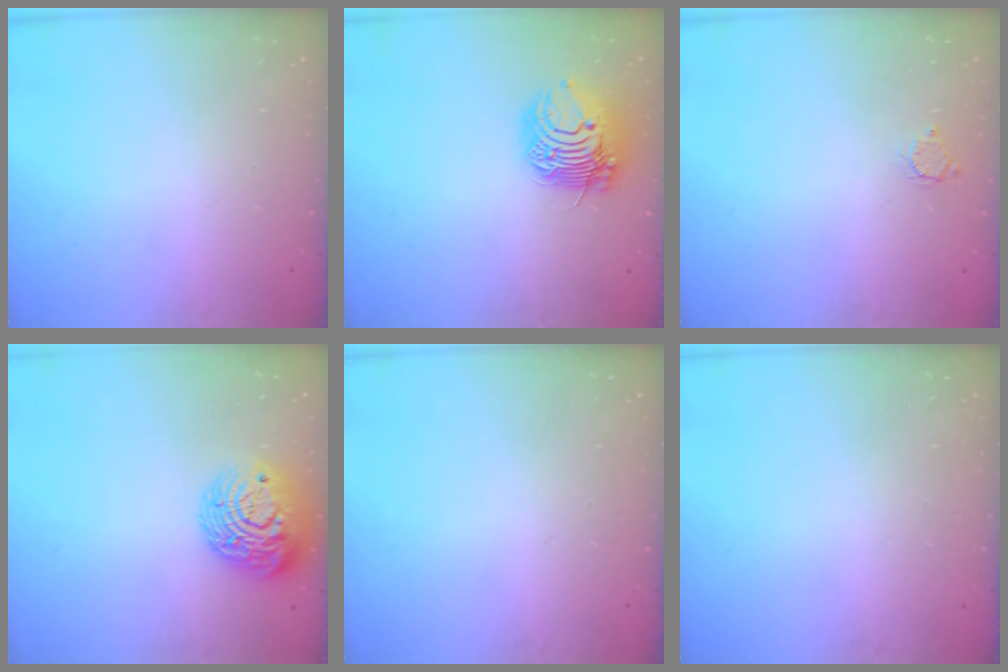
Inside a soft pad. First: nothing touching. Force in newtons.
{"total": 13.2, "press": 13.2, "slide": 0.1}
{"total": 2.6, "press": 2.6, "slide": 0.2}
{"total": 13.9, "press": 13.8, "slide": 0.9}
{"total": 0.0}
{"total": 0.0}